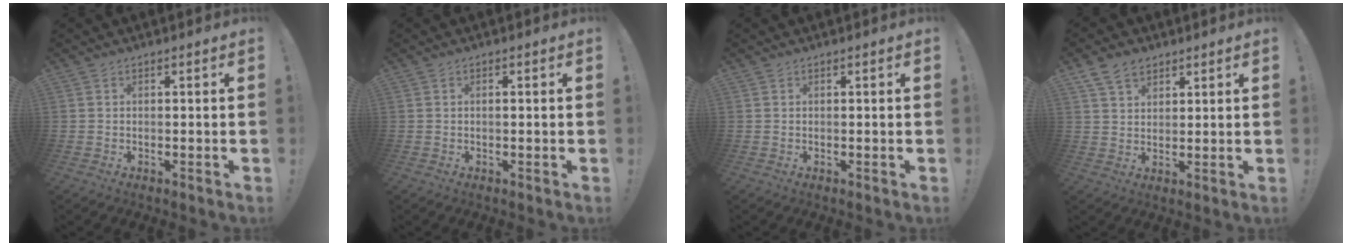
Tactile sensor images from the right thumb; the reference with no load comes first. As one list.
[{"total": 0.6, "force": [-0.2, 0.1, 0.6], "torque": [-0.012, 0.001, -0.004]}, {"total": 0.0}, {"total": 7.0, "force": [4.4, 4.7, 2.7], "torque": [-0.047, -0.017, 0.086]}]